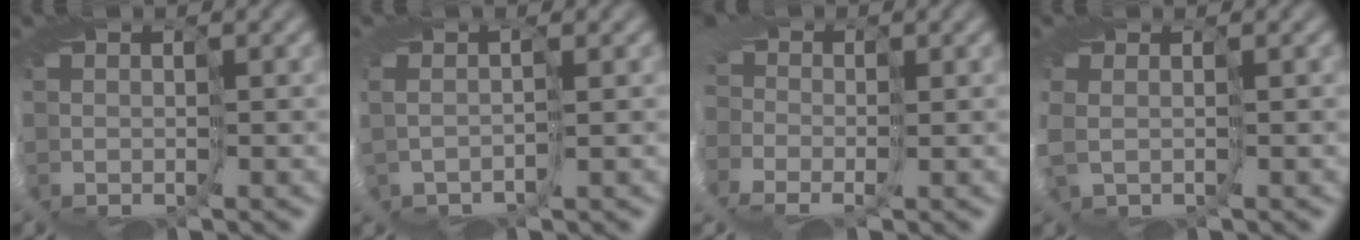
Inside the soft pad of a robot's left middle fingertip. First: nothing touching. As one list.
[{"total": 1.2, "force": [0.3, 0.4, 1.1], "torque": [-0.014, 0.014, -0.013]}, {"total": 8.0, "force": [-1.2, 5.7, 5.5], "torque": [-0.103, -0.001, -0.051]}, {"total": 1.6, "force": [-0.2, 1.0, 1.2], "torque": [-0.039, -0.007, 0.000]}]